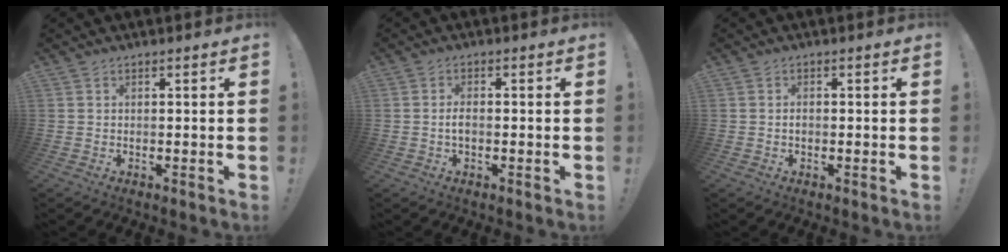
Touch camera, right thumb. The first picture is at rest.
{"total": 2.7, "force": [-0.6, 1.1, 2.3], "torque": [-0.049, 0.003, -0.013]}
{"total": 0.9, "force": [-0.5, 0.5, 0.6], "torque": [-0.003, -0.001, -0.011]}